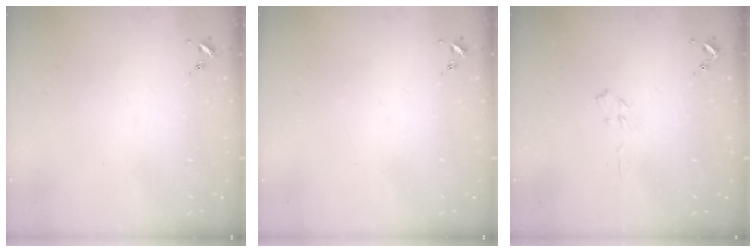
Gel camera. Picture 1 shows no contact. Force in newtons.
{"total": 0.0}
{"total": 3.2, "press": 3.1, "slide": 0.4}